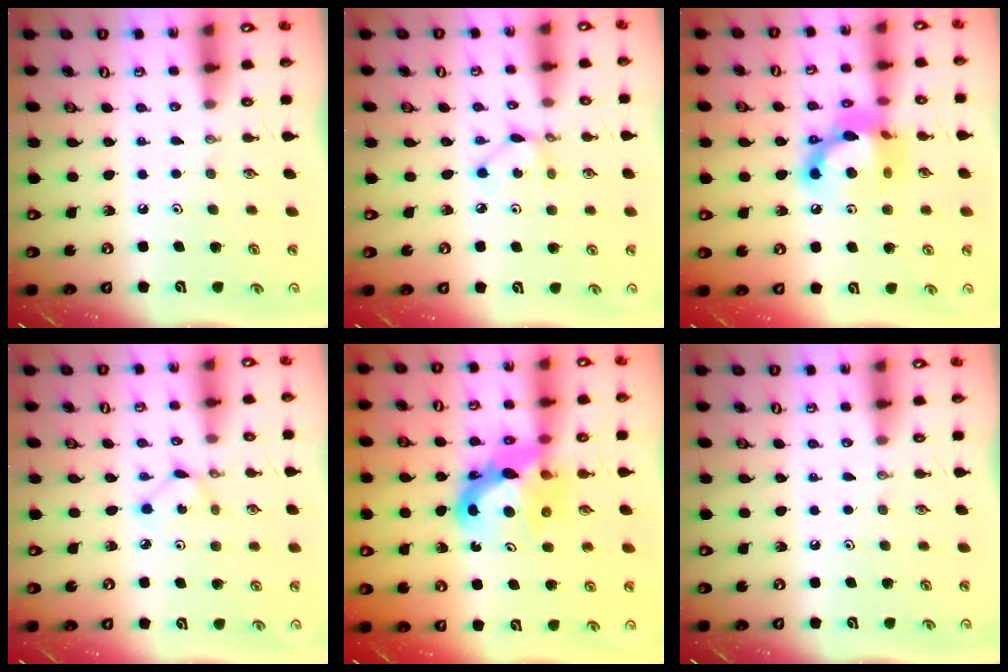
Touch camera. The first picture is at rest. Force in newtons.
{"total": 3.4, "press": 3.4, "slide": 0.1}
{"total": 14.4, "press": 14.4, "slide": 1.1}
{"total": 1.7, "press": 1.7, "slide": 0.1}
{"total": 10.7, "press": 10.7, "slide": 0.4}
{"total": 0.0}